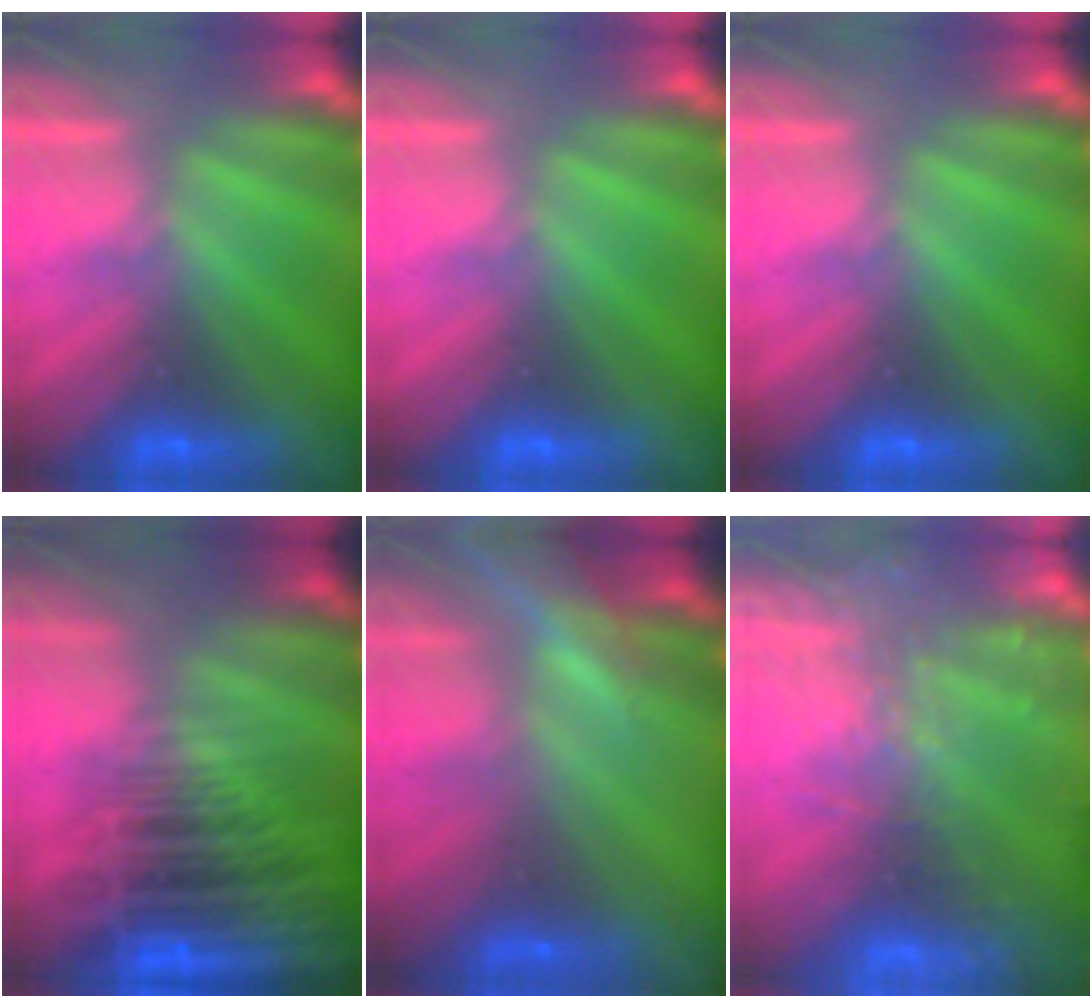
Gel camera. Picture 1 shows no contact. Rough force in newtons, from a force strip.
{"total": 0.0}
{"total": 0.0}
{"total": 7.8}
{"total": 6.9}
{"total": 7.7}